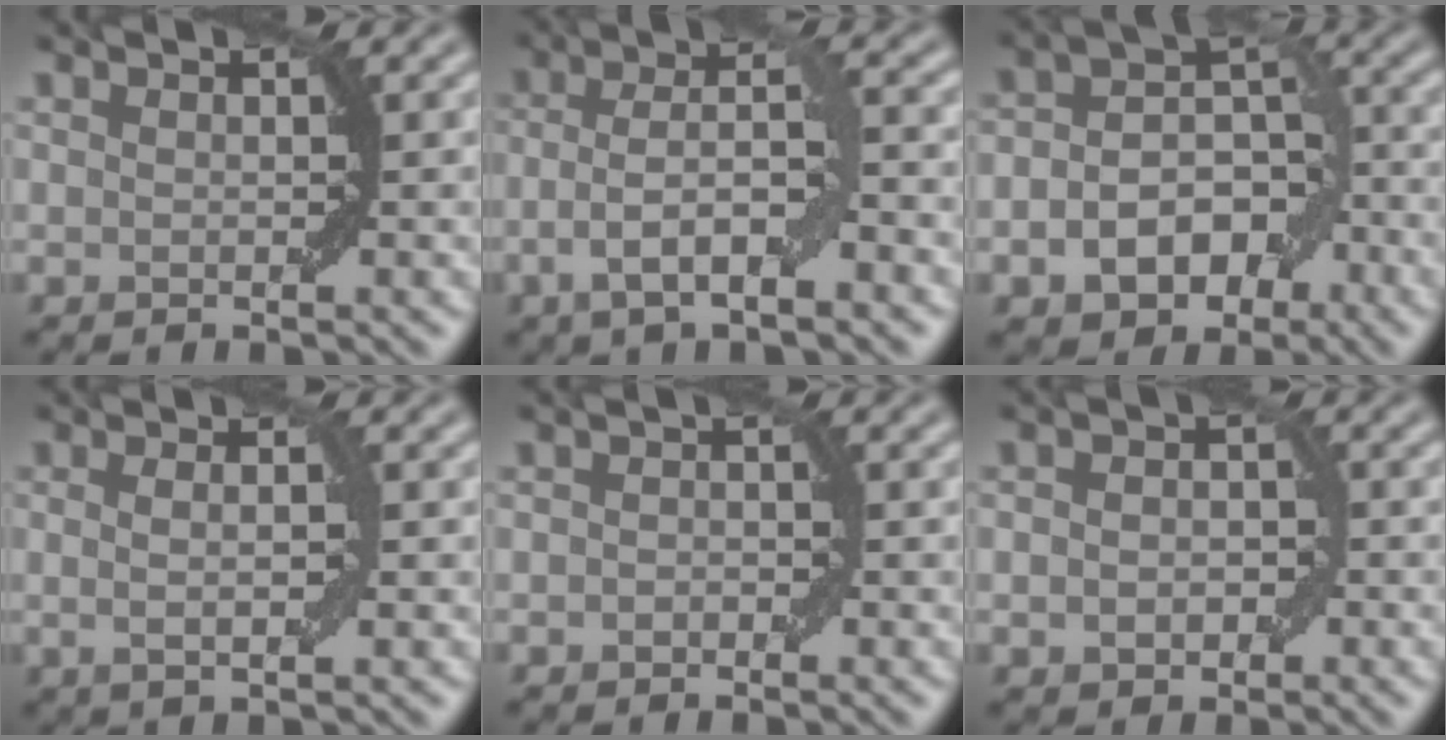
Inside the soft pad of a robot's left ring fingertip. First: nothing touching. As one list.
[{"total": 6.1, "force": [-2.1, 1.8, 5.4], "torque": [-0.100, 0.010, -0.040]}, {"total": 7.2, "force": [-2.7, 4.8, 4.6], "torque": [-0.075, -0.008, -0.043]}, {"total": 2.2, "force": [0.2, 0.5, 2.1], "torque": [-0.037, 0.000, 0.000]}, {"total": 1.0, "force": [-0.3, 0.7, 0.6], "torque": [-0.008, 0.001, -0.007]}, {"total": 2.9, "force": [-0.4, 2.1, 1.9], "torque": [-0.013, 0.001, -0.012]}]